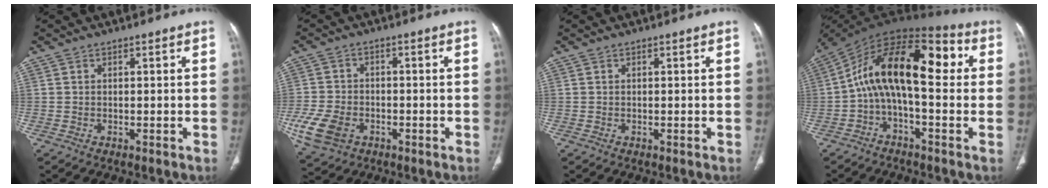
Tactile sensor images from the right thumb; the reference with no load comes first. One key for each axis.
{"total": 9.5, "fx": -3.7, "fy": 6.8, "fz": 5.6, "tx": -0.118, "ty": 0.009, "tz": -0.061}
{"total": 0.0}
{"total": 17.8, "fx": 1.2, "fy": 8.1, "fz": 15.8, "tx": -0.232, "ty": 0.061, "tz": 0.007}